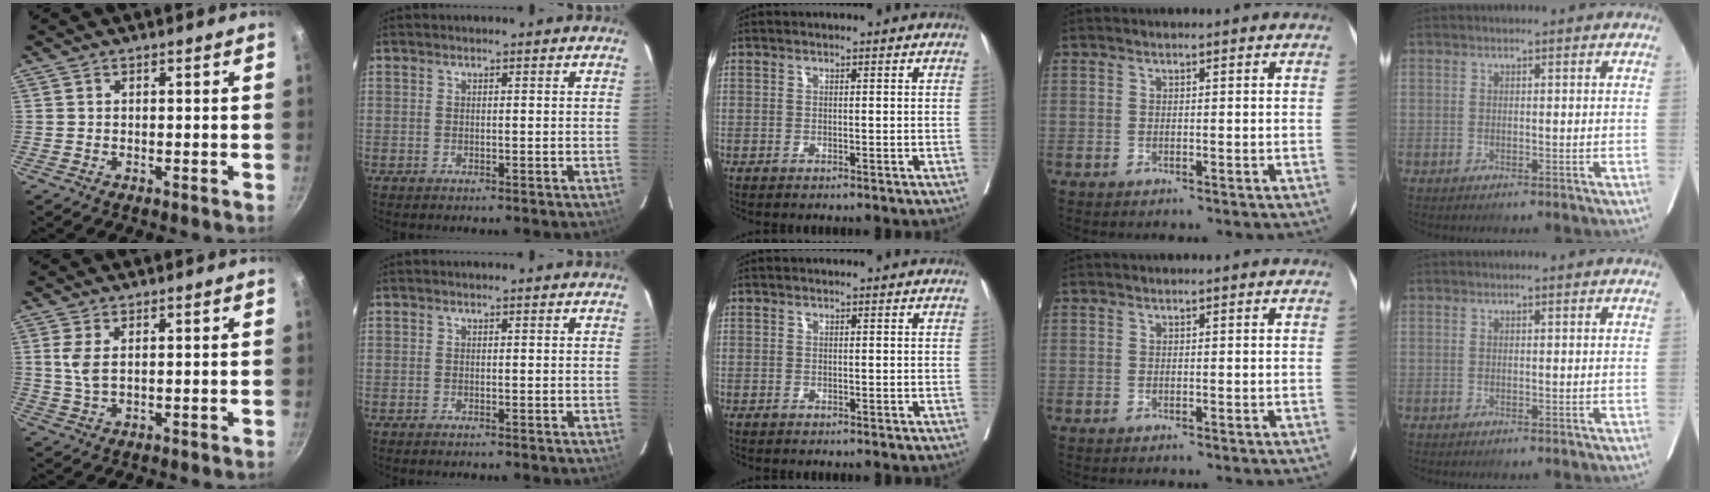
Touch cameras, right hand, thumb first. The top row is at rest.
{"thumb": {"total": 3.6, "force": [1.1, 1.5, 3.1], "torque": [-0.074, -0.002, 0.029]}, "index": {"total": 0.5, "force": [-0.5, 0.0, 0.2], "torque": [-0.005, -0.001, -0.007]}}